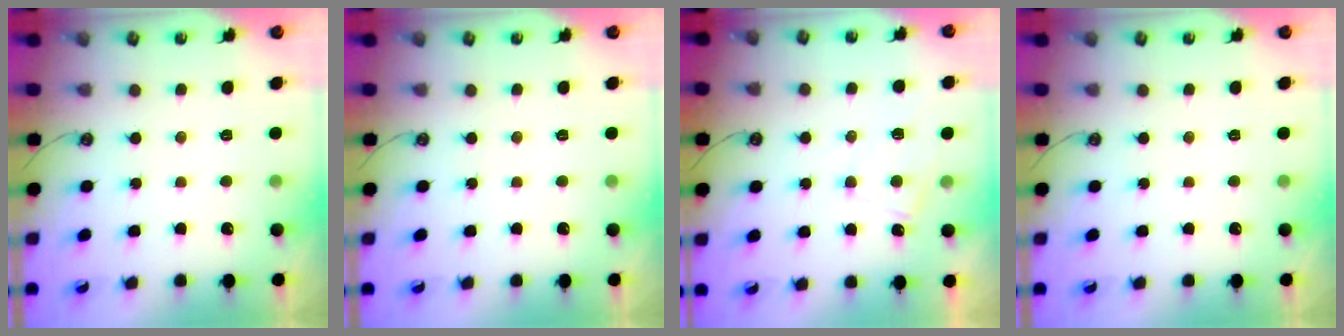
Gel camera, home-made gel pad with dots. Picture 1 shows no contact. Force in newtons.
{"total": 0.0}
{"total": 1.6, "press": 1.6, "slide": 0.5}
{"total": 0.0}